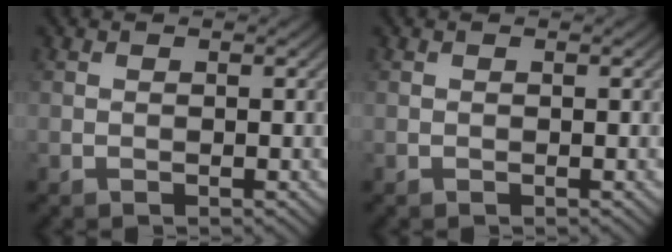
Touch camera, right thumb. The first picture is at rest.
{"total": 0.0}